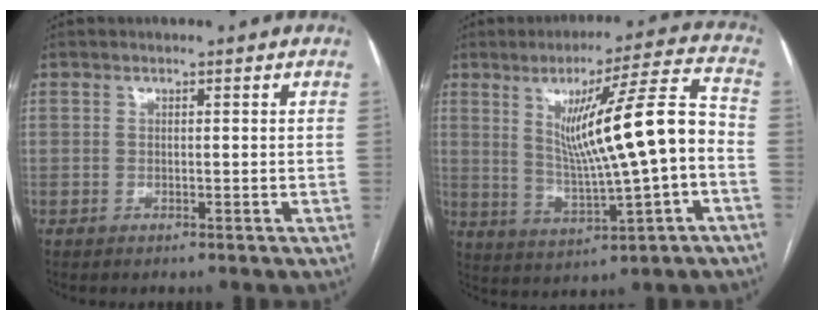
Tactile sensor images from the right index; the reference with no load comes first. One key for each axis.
{"total": 14.7, "fx": 0.3, "fy": 0.4, "fz": 14.7, "tx": -0.227, "ty": 0.009, "tz": 0.010}